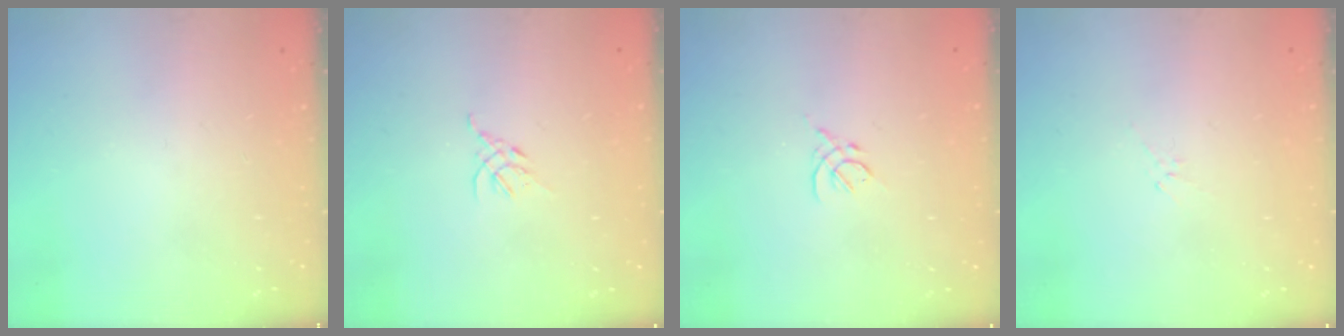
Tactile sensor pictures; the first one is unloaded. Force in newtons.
{"total": 2.7, "press": 2.6, "slide": 0.7}
{"total": 2.6, "press": 2.5, "slide": 0.7}
{"total": 2.1, "press": 2.0, "slide": 0.6}